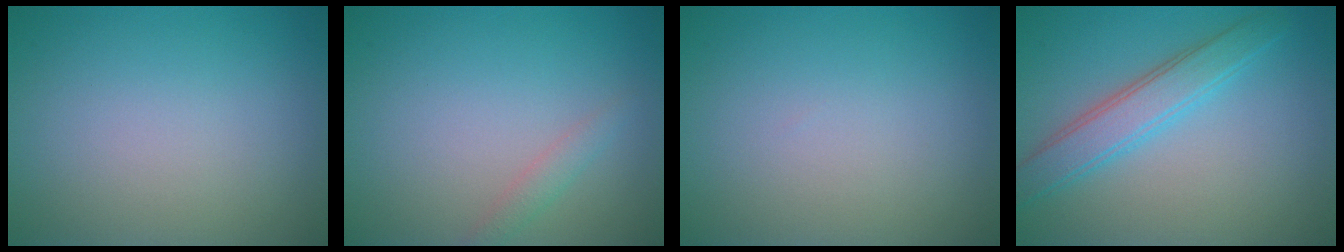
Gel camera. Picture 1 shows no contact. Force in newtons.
{"total": 1.2, "press": 1.2, "slide": 0.1}
{"total": 0.0}
{"total": 3.7, "press": 3.7, "slide": 0.2}